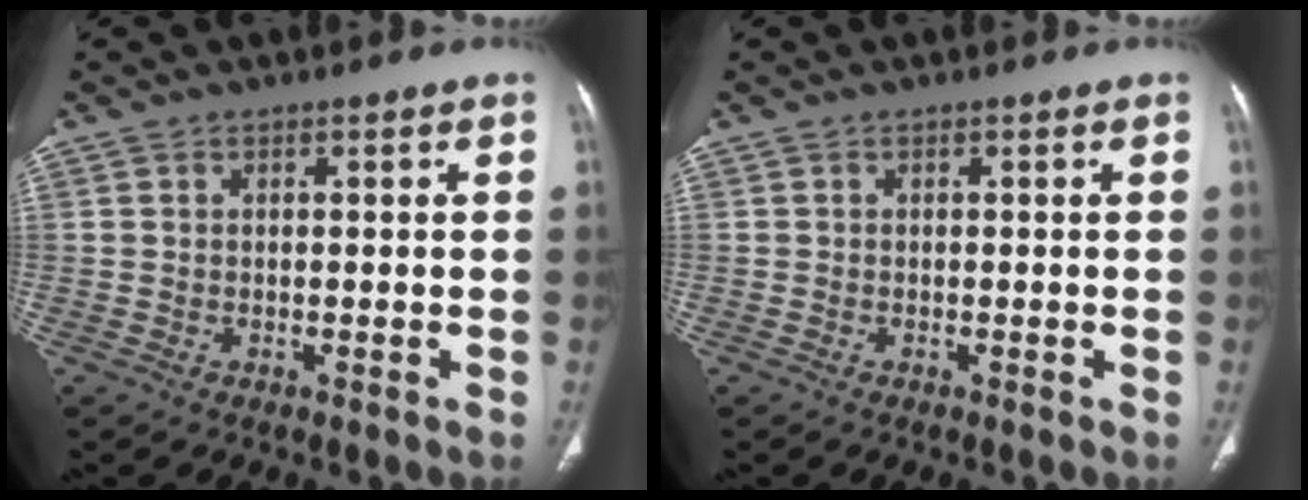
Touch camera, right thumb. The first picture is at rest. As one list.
[{"total": 0.0}]